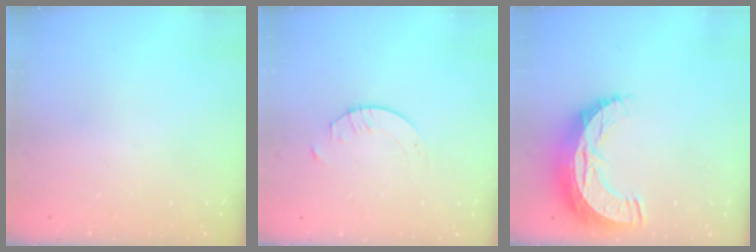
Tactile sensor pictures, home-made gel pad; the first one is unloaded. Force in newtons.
{"total": 1.6, "press": 1.6, "slide": 0.2}
{"total": 11.6, "press": 11.6, "slide": 0.7}